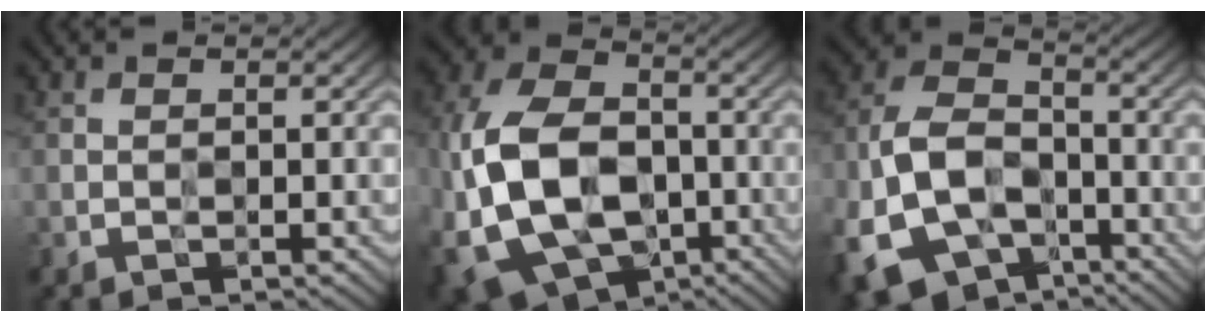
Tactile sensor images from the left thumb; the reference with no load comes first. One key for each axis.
{"total": 18.0, "fx": -4.6, "fy": 12.2, "fz": 12.4, "tx": -0.279, "ty": -0.020, "tz": -0.090}
{"total": 15.3, "fx": -6.6, "fy": 10.1, "fz": 9.4, "tx": -0.230, "ty": -0.032, "tz": -0.132}